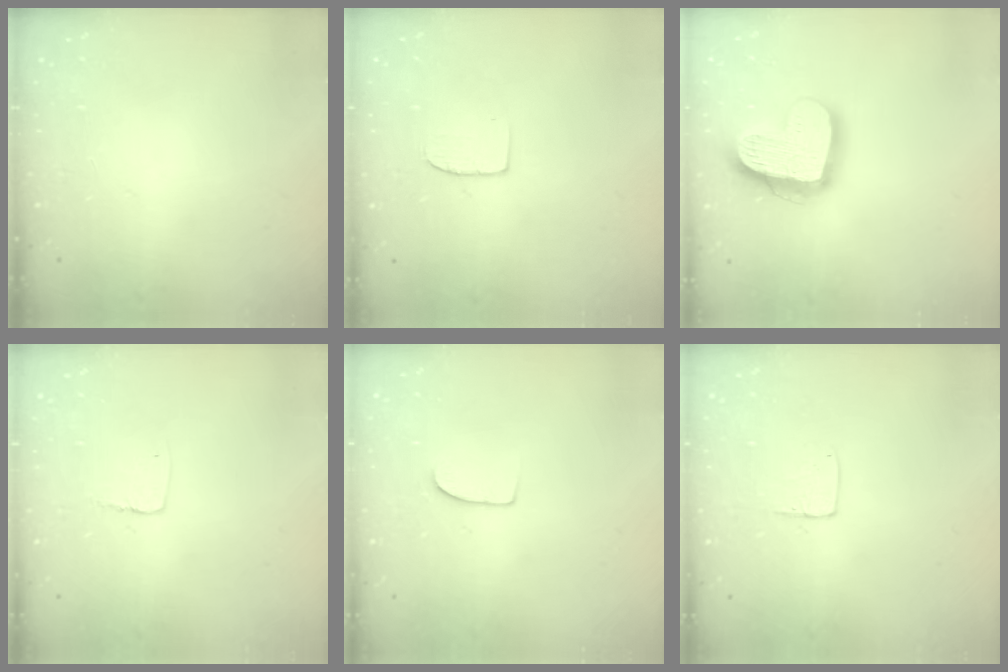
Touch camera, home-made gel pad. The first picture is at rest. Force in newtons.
{"total": 5.1, "press": 5.1, "slide": 0.4}
{"total": 18.0, "press": 17.9, "slide": 1.5}
{"total": 3.6, "press": 3.6, "slide": 0.3}
{"total": 6.5, "press": 6.5, "slide": 0.5}
{"total": 5.8, "press": 5.8, "slide": 0.4}